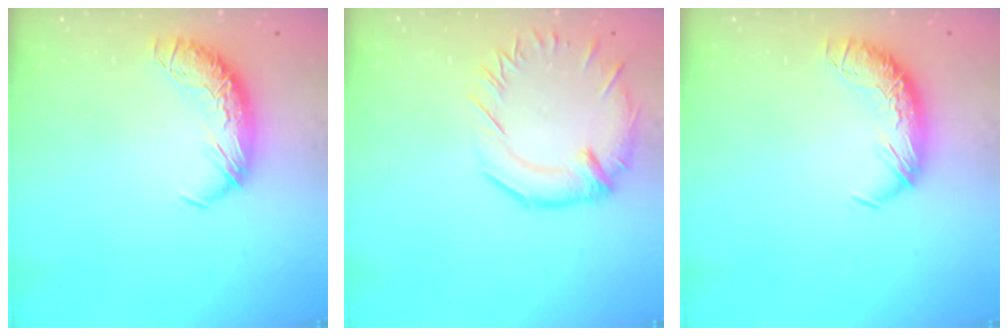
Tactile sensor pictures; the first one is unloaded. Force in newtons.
{"total": 2.1, "press": 1.6, "slide": 1.4}
{"total": 0.0}